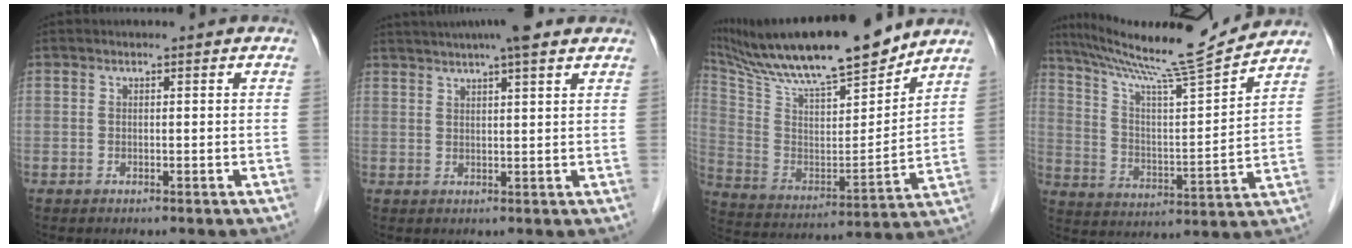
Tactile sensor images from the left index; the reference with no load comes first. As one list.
[{"total": 10.9, "force": [8.8, 0.8, 6.4], "torque": [-0.100, 0.033, 0.117]}, {"total": 23.0, "force": [19.5, 2.8, 11.7], "torque": [-0.217, 0.002, 0.330]}, {"total": 17.3, "force": [15.8, -1.2, 7.0], "torque": [-0.125, -0.019, 0.253]}]